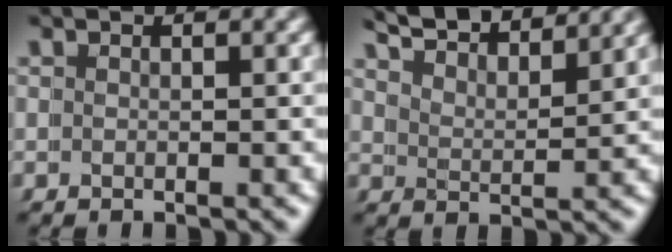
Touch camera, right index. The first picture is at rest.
{"total": 6.3, "force": [6.1, 0.1, 1.7], "torque": [-0.037, 0.011, 0.097]}